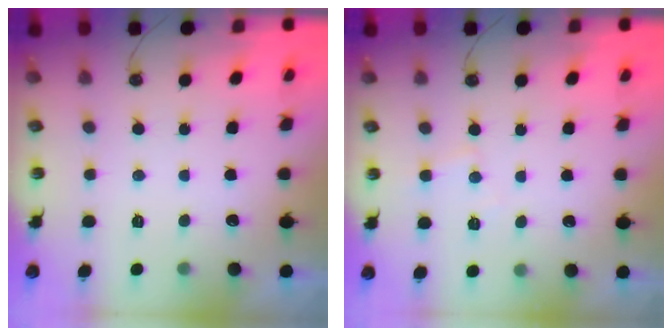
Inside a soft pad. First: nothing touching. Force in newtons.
{"total": 4.4, "press": 4.3, "slide": 0.6}